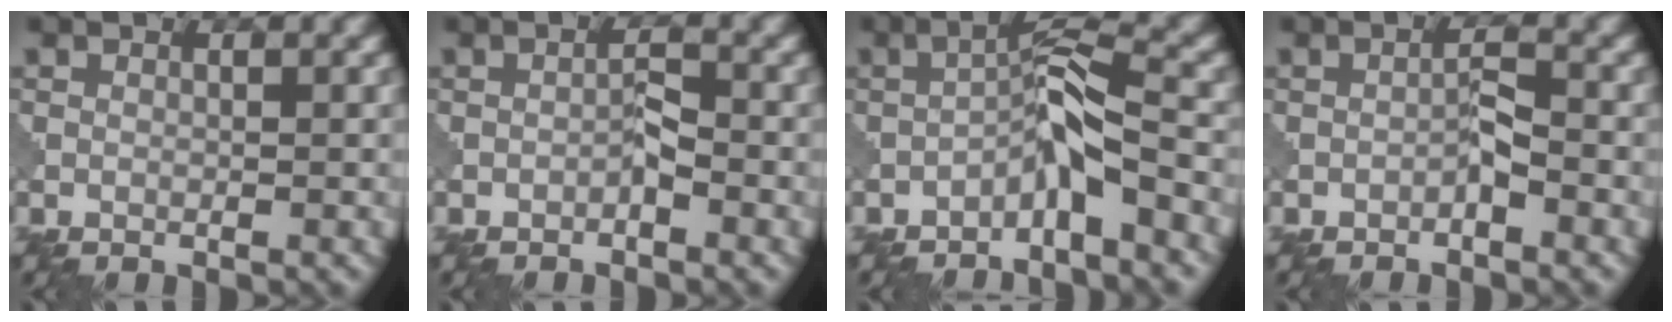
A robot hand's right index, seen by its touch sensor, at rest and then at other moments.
{"total": 1.3, "force": [-0.7, 0.3, 1.0], "torque": [-0.018, 0.005, -0.013]}
{"total": 4.1, "force": [-2.2, 0.7, 3.4], "torque": [-0.060, 0.019, -0.047]}
{"total": 1.4, "force": [-0.8, 0.3, 1.2], "torque": [-0.022, 0.007, -0.015]}